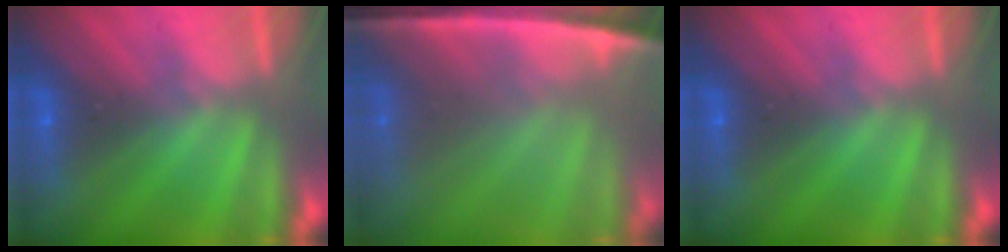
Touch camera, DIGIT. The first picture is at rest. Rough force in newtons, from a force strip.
{"total": 7.2}
{"total": 0.0}